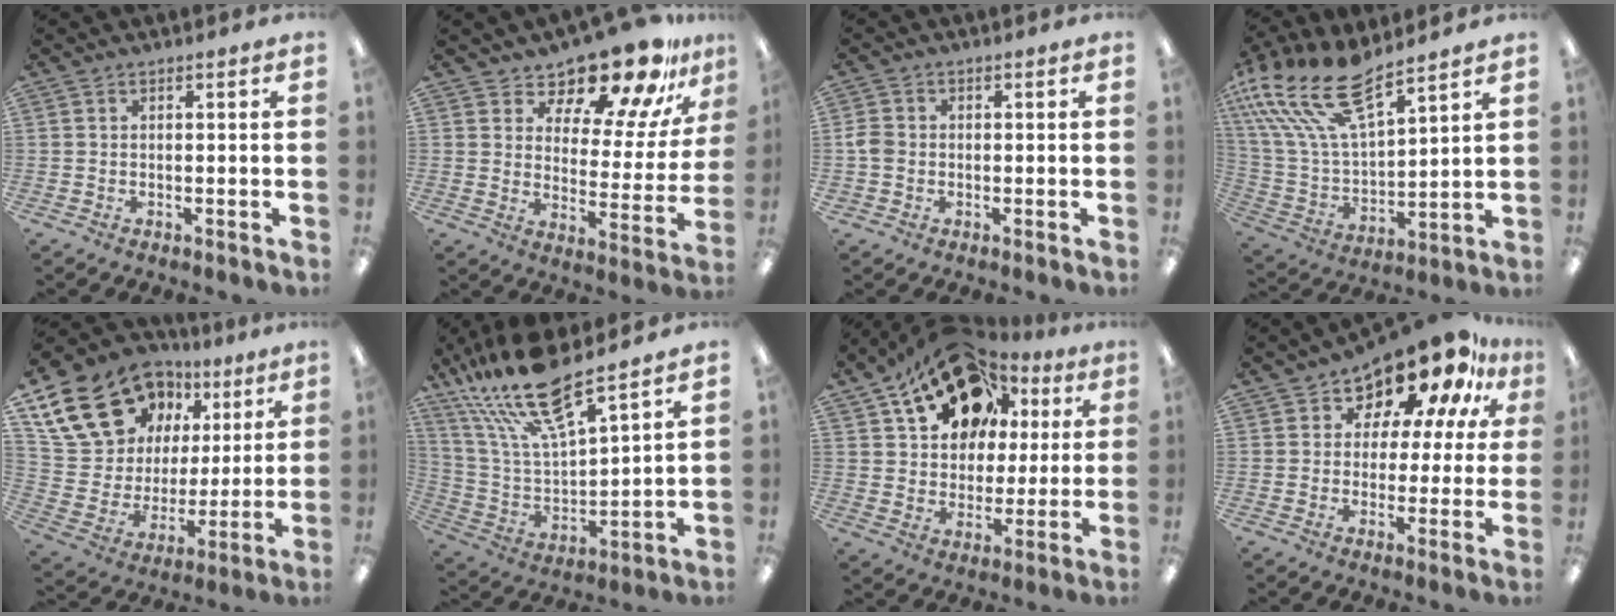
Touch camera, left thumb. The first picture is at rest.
{"total": 16.4, "force": [14.3, 4.6, 6.7], "torque": [-0.107, -0.119, 0.241]}
{"total": 3.5, "force": [-0.2, 3.2, 1.4], "torque": [-0.026, 0.009, -0.003]}
{"total": 19.6, "force": [13.6, 7.2, 12.2], "torque": [-0.284, -0.083, 0.242]}
{"total": 21.0, "force": [13.3, 13.6, 8.9], "torque": [-0.169, -0.068, 0.260]}
{"total": 19.1, "force": [15.2, 4.3, 10.9], "torque": [-0.241, -0.087, 0.267]}
{"total": 20.3, "force": [12.1, 13.1, 9.8], "torque": [-0.167, -0.053, 0.216]}
{"total": 14.6, "force": [11.4, 6.8, 6.0], "torque": [-0.106, -0.089, 0.199]}